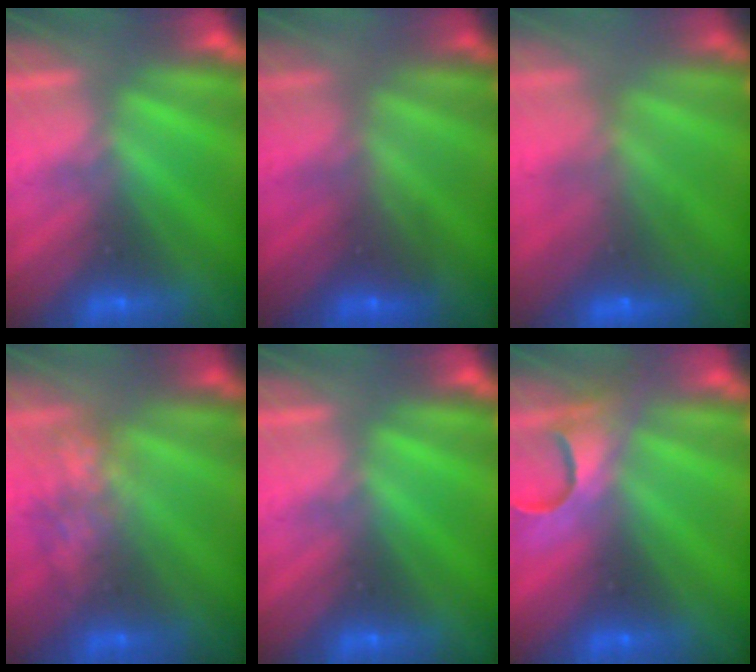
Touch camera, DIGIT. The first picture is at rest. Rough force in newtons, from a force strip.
{"total": 2.1}
{"total": 7.3}
{"total": 4.9}
{"total": 0.0}
{"total": 4.7}